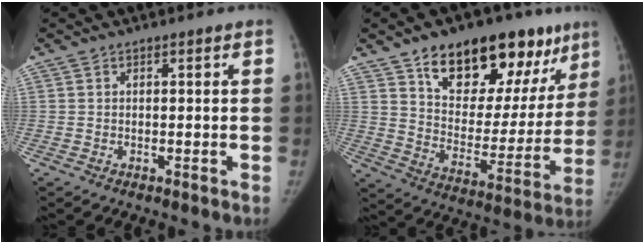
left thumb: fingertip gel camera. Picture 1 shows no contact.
{"total": 25.0, "force": [15.4, 12.6, 15.1], "torque": [-0.165, -0.047, 0.236]}